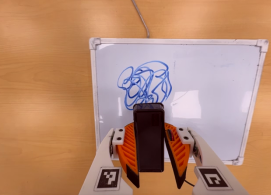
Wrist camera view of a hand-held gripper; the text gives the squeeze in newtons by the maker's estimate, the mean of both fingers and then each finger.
{"total": 7.3, "left": 6.6, "right": 7.9}